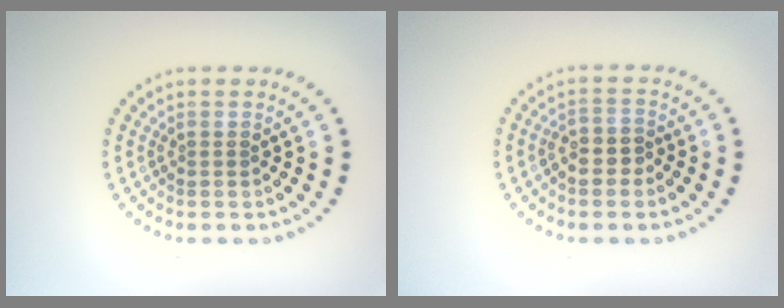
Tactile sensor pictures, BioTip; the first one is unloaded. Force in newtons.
{"total": 2.1, "press": 2.0, "slide": 0.8}